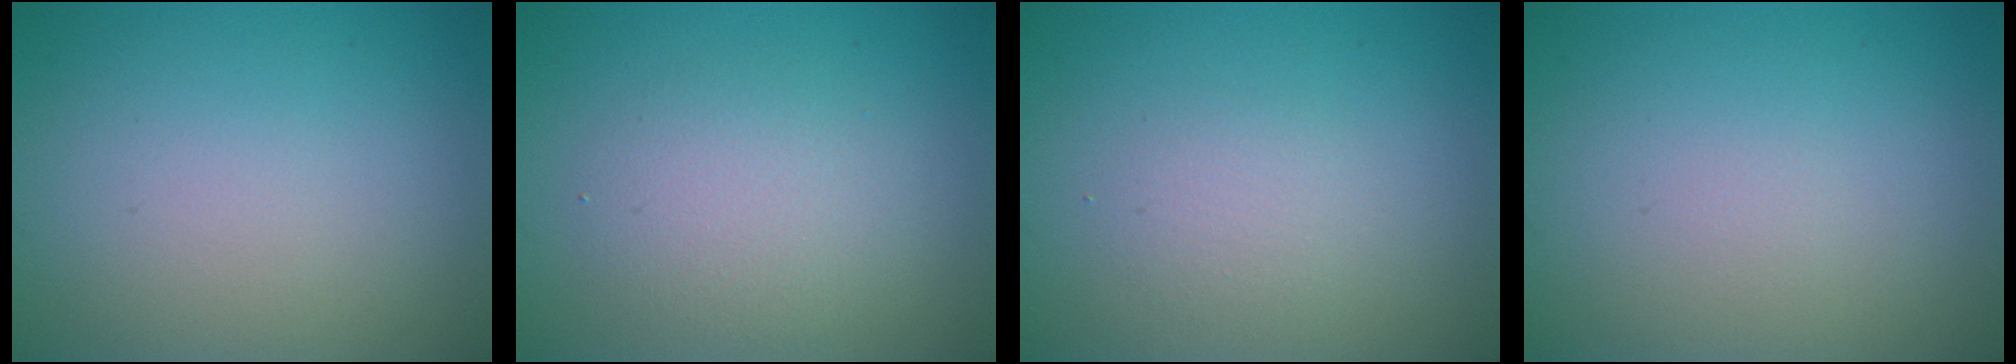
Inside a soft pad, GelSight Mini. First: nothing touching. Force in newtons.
{"total": 3.2, "press": 3.2, "slide": 0.1}
{"total": 1.5, "press": 1.5, "slide": 0.1}
{"total": 0.0}